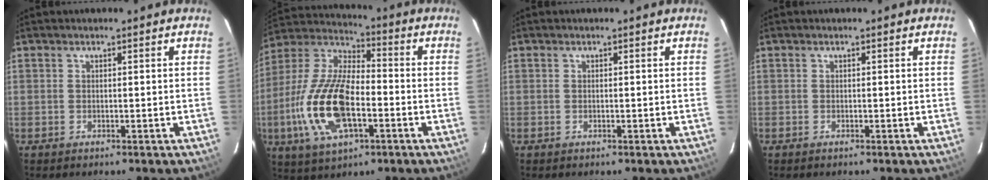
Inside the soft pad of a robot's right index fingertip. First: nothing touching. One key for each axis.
{"total": 19.1, "fx": -5.2, "fy": 8.4, "fz": 16.3, "tx": -0.352, "ty": -0.007, "tz": -0.098}
{"total": 0.0}
{"total": 0.0}